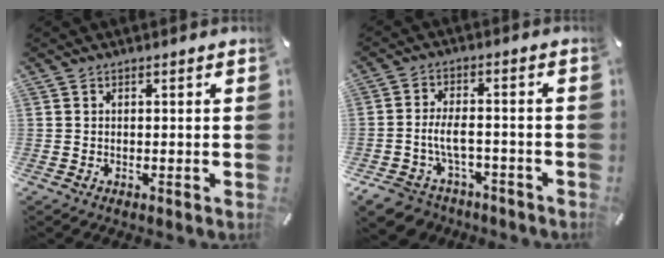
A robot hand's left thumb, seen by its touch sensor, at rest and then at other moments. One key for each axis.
{"total": 8.1, "fx": -3.4, "fy": 5.3, "fz": 5.1, "tx": -0.116, "ty": 0.012, "tz": -0.061}